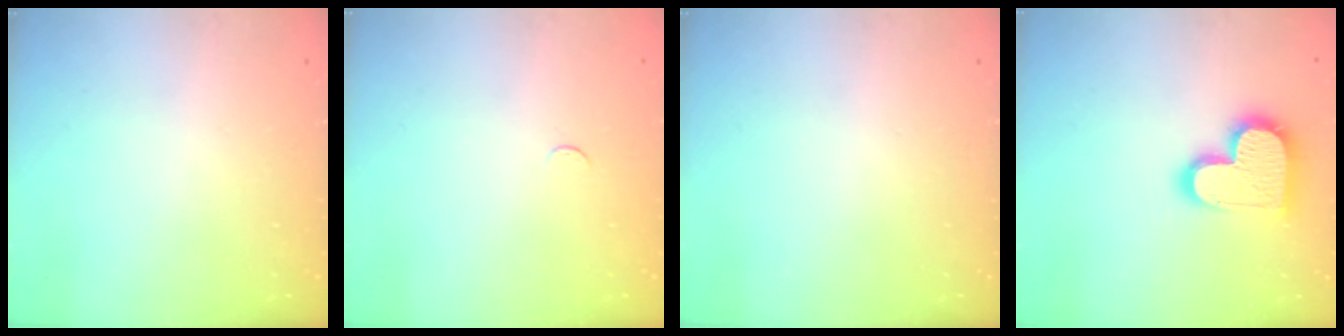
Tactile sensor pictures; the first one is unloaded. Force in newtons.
{"total": 2.4, "press": 2.4, "slide": 0.3}
{"total": 0.0}
{"total": 16.8, "press": 16.7, "slide": 1.3}